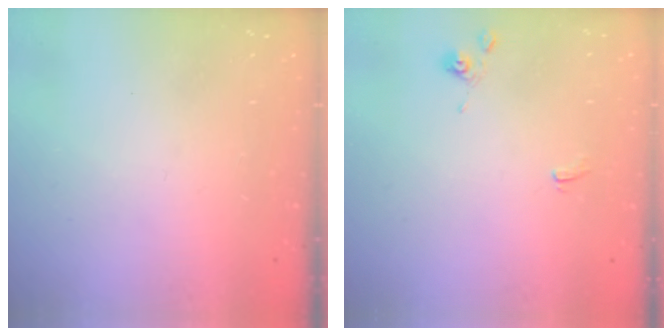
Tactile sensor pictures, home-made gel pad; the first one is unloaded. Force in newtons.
{"total": 0.6, "press": 0.5, "slide": 0.3}